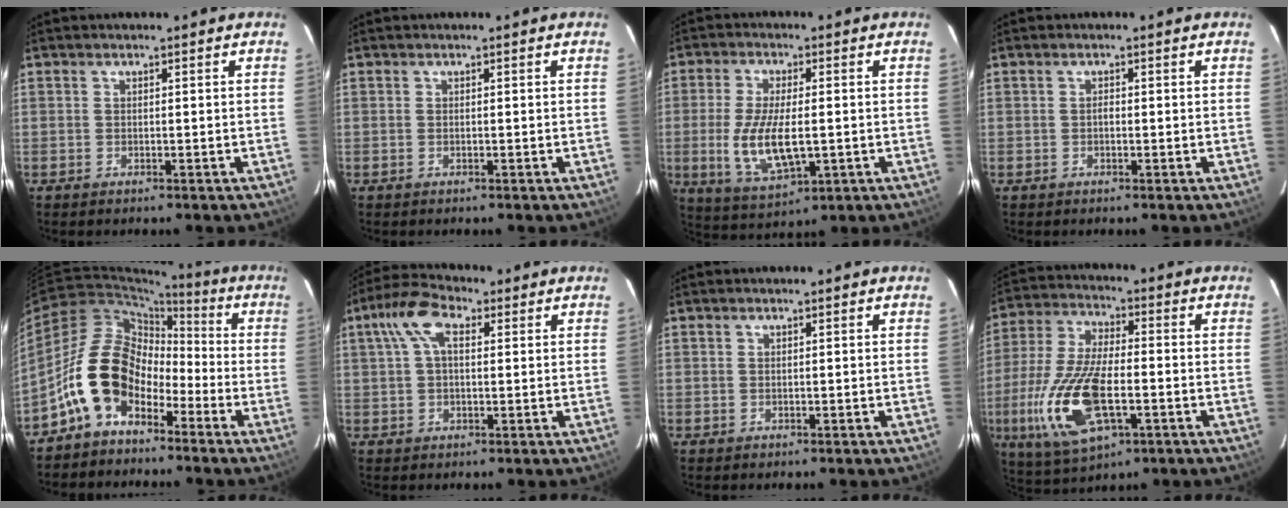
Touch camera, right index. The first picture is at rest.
{"total": 0.0}
{"total": 11.6, "force": [-1.6, 4.6, 10.5], "torque": [-0.214, -0.016, -0.023]}
{"total": 0.5, "force": [-0.1, 0.4, 0.3], "torque": [-0.006, 0.003, -0.003]}
{"total": 12.2, "force": [-6.3, 8.0, 6.7], "torque": [-0.120, 0.020, -0.118]}
{"total": 7.8, "force": [2.6, 3.9, 6.2], "torque": [-0.127, 0.027, 0.045]}
{"total": 0.0}
{"total": 18.5, "force": [-5.1, 7.9, 15.9], "torque": [-0.348, -0.019, -0.093]}